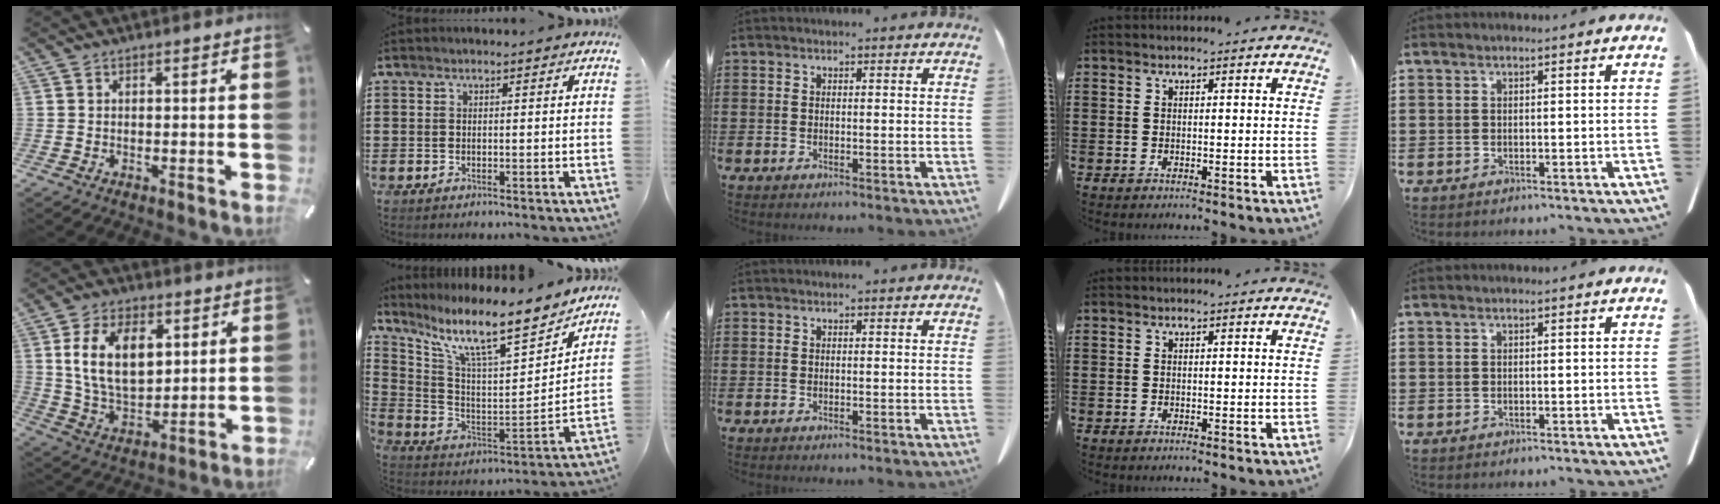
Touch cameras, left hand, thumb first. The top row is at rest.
{"thumb": {"total": 14.4, "force": [4.6, 9.3, 10.0], "torque": [-0.200, -0.002, 0.079]}, "index": {"total": 11.6, "force": [9.2, 1.5, 7.0], "torque": [-0.157, -0.065, 0.147]}}